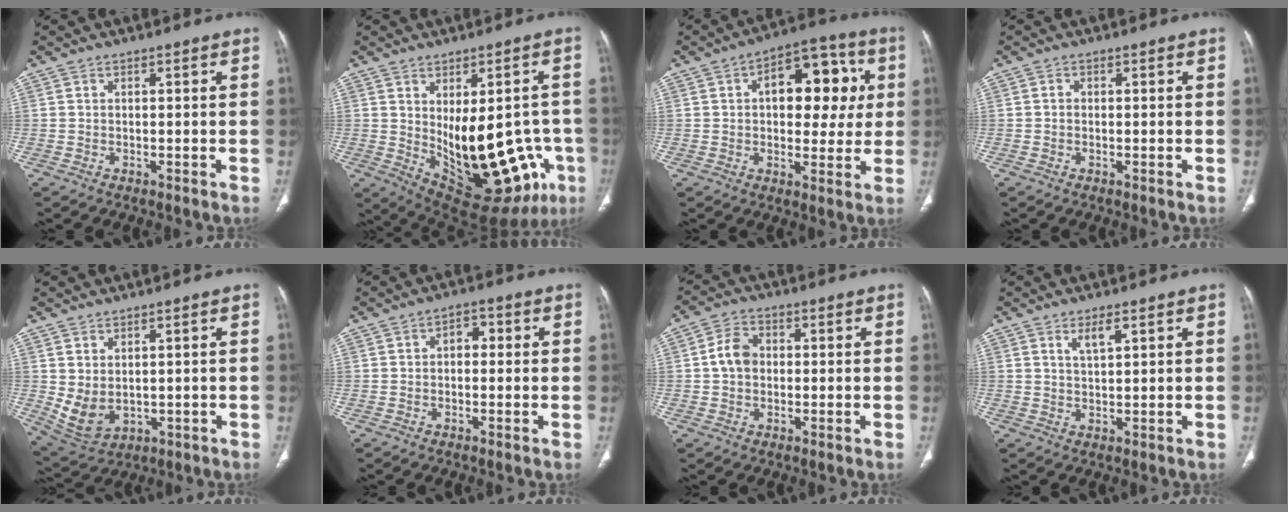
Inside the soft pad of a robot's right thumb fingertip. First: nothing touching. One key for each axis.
{"total": 23.4, "fx": -4.3, "fy": 11.2, "fz": 20.0, "tx": -0.226, "ty": -0.015, "tz": -0.022}
{"total": 16.3, "fx": 3.3, "fy": 9.3, "fz": 12.9, "tx": -0.124, "ty": 0.021, "tz": 0.045}
{"total": 0.8, "fx": -0.1, "fy": 0.7, "fz": 0.3, "tx": -0.003, "ty": 0.003, "tz": -0.004}
{"total": 6.7, "fx": 0.4, "fy": 4.5, "fz": 5.0, "tx": -0.088, "ty": -0.008, "tz": 0.033}
{"total": 3.3, "fx": 0.3, "fy": 2.2, "fz": 2.4, "tx": -0.021, "ty": 0.013, "tz": -0.002}
{"total": 5.5, "fx": 0.1, "fy": 4.3, "fz": 3.4, "tx": -0.055, "ty": 0.015, "tz": -0.004}
{"total": 2.9, "fx": 1.6, "fy": 0.8, "fz": 2.2, "tx": -0.044, "ty": -0.008, "tz": 0.034}